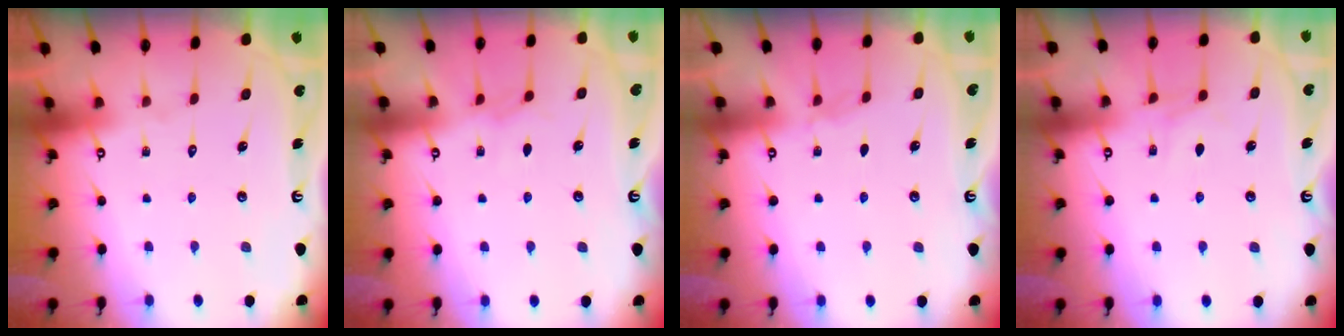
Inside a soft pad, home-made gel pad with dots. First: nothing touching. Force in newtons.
{"total": 3.7, "press": 3.7, "slide": 0.5}
{"total": 2.1, "press": 2.0, "slide": 0.4}
{"total": 5.4, "press": 5.4, "slide": 0.5}